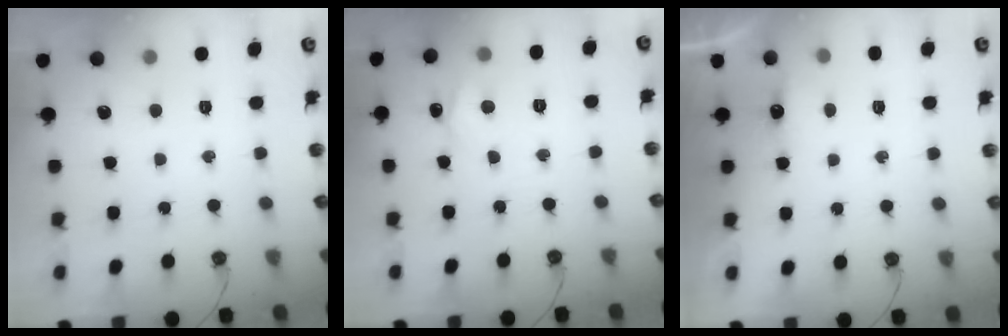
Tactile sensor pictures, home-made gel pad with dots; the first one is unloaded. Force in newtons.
{"total": 2.8, "press": 2.7, "slide": 0.4}
{"total": 2.7, "press": 2.6, "slide": 0.4}